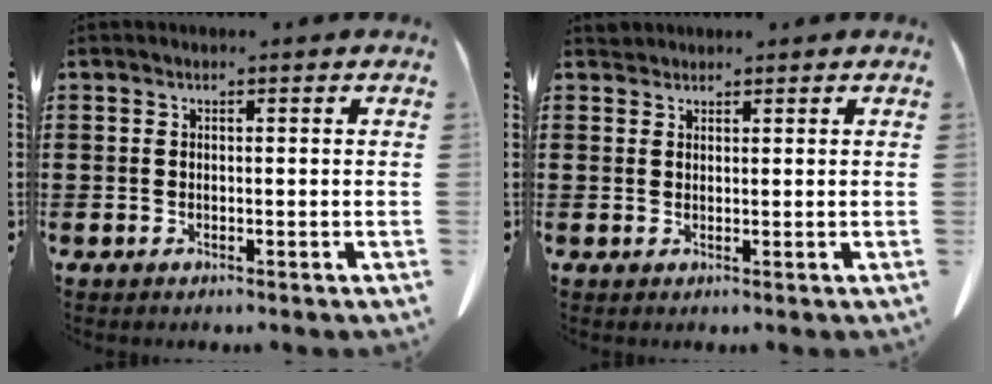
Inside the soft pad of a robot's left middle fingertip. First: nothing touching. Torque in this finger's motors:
{"motor_torque": [0.34, 0.69, -0.07, 0.00]}